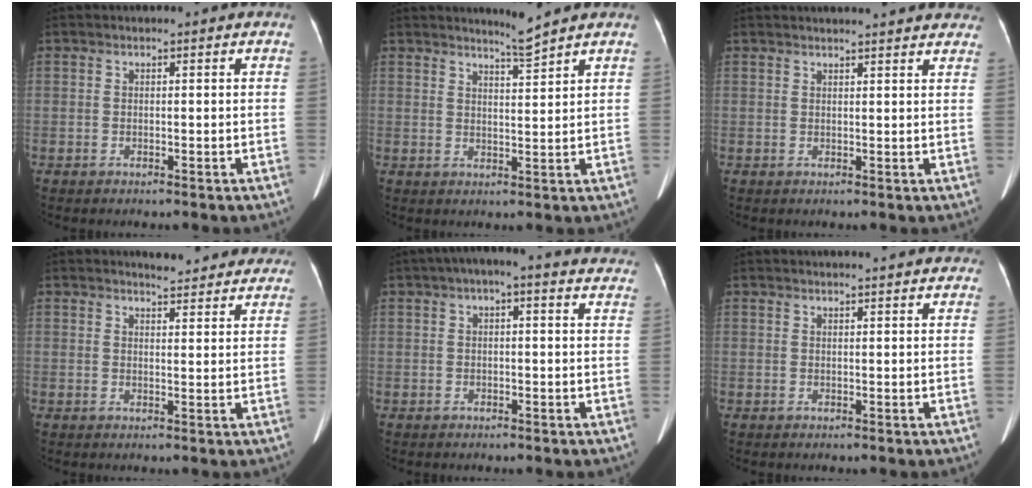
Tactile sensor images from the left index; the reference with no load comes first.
{"total": 2.7, "force": [2.4, -1.2, 0.3], "torque": [-0.017, -0.015, 0.051]}
{"total": 14.2, "force": [13.4, 2.0, 4.3], "torque": [-0.043, 0.016, 0.150]}
{"total": 8.5, "force": [8.1, 1.6, 2.0], "torque": [-0.016, -0.002, 0.084]}
{"total": 11.3, "force": [9.1, 2.8, 6.2], "torque": [-0.077, 0.033, 0.097]}
{"total": 10.9, "force": [10.2, 1.5, 3.5], "torque": [-0.035, 0.019, 0.110]}